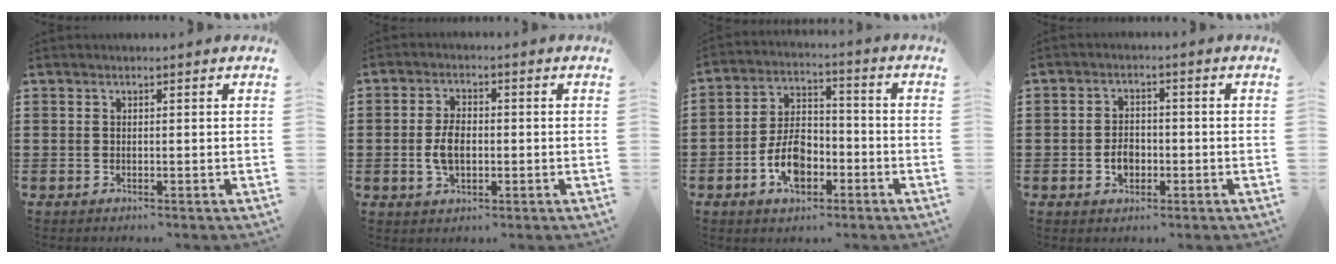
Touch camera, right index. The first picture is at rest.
{"total": 4.5, "force": [-0.6, 2.7, 3.6], "torque": [-0.082, 0.001, -0.013]}
{"total": 7.8, "force": [-3.0, 4.6, 5.5], "torque": [-0.105, 0.008, -0.057]}
{"total": 3.3, "force": [-0.9, 2.4, 2.1], "torque": [-0.035, 0.000, -0.020]}